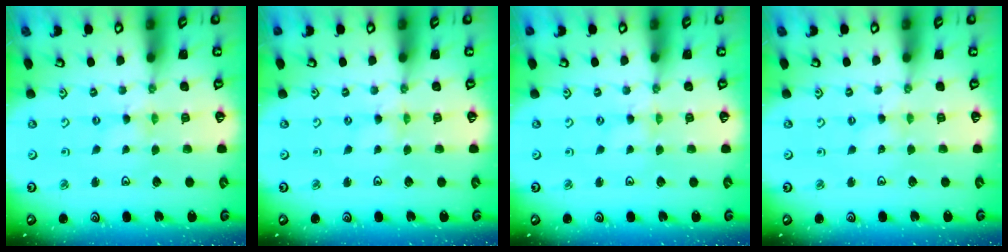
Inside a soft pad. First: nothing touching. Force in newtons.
{"total": 0.8, "press": 0.7, "slide": 0.2}
{"total": 0.0}
{"total": 0.8, "press": 0.7, "slide": 0.3}